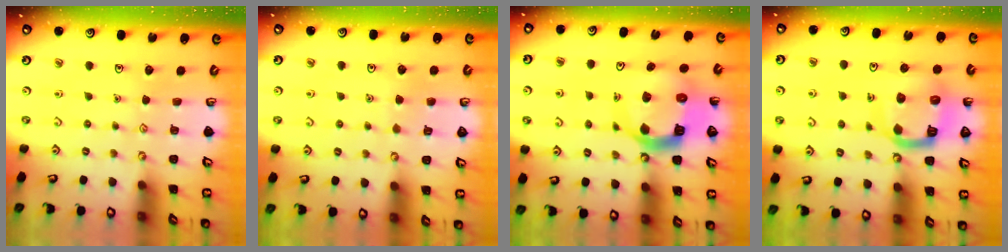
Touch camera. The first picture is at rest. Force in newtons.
{"total": 2.6, "press": 2.6, "slide": 0.3}
{"total": 11.9, "press": 11.8, "slide": 1.4}
{"total": 12.4, "press": 12.3, "slide": 1.4}